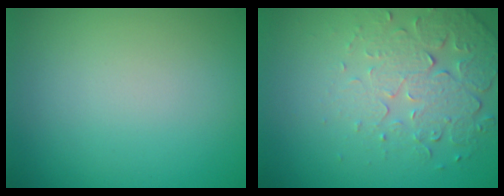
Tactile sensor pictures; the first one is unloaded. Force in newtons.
{"total": 5.0, "press": 3.5, "slide": 3.6}